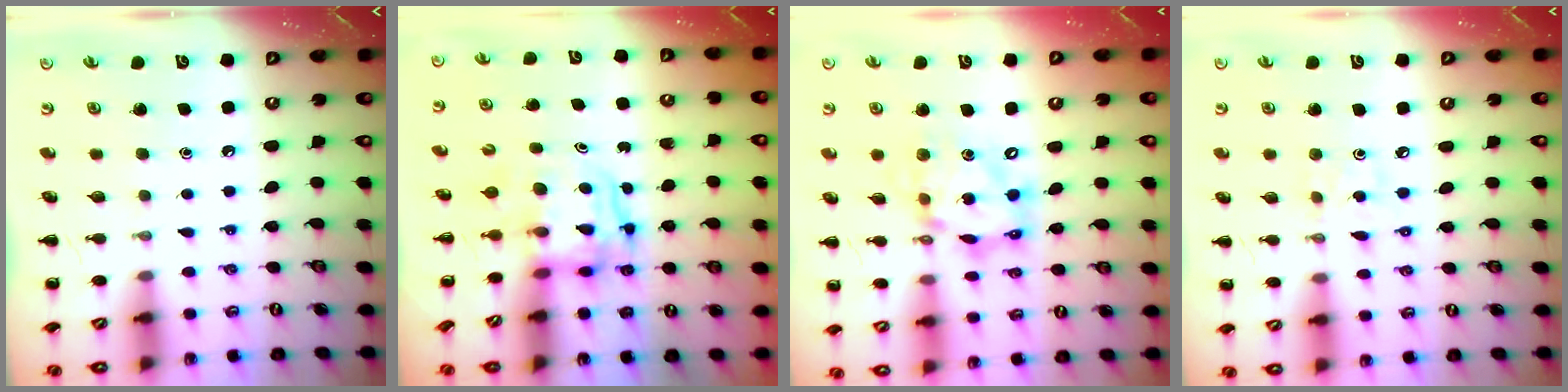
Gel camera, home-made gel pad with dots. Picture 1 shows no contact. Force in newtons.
{"total": 3.8, "press": 3.8, "slide": 0.4}
{"total": 13.4, "press": 13.0, "slide": 3.6}
{"total": 3.4, "press": 3.2, "slide": 1.1}